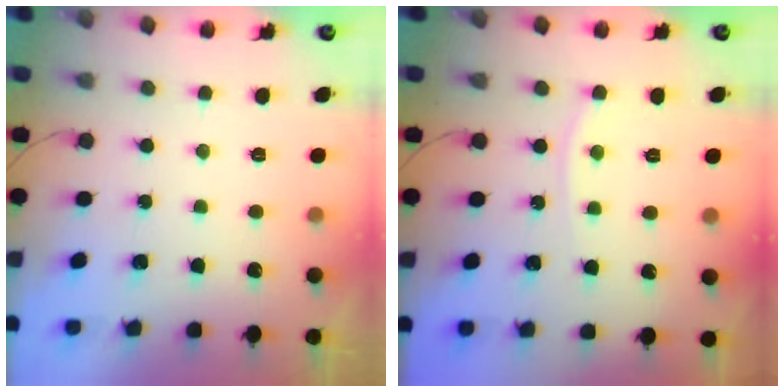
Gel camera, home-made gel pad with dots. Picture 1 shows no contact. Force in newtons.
{"total": 4.5, "press": 4.5, "slide": 0.5}